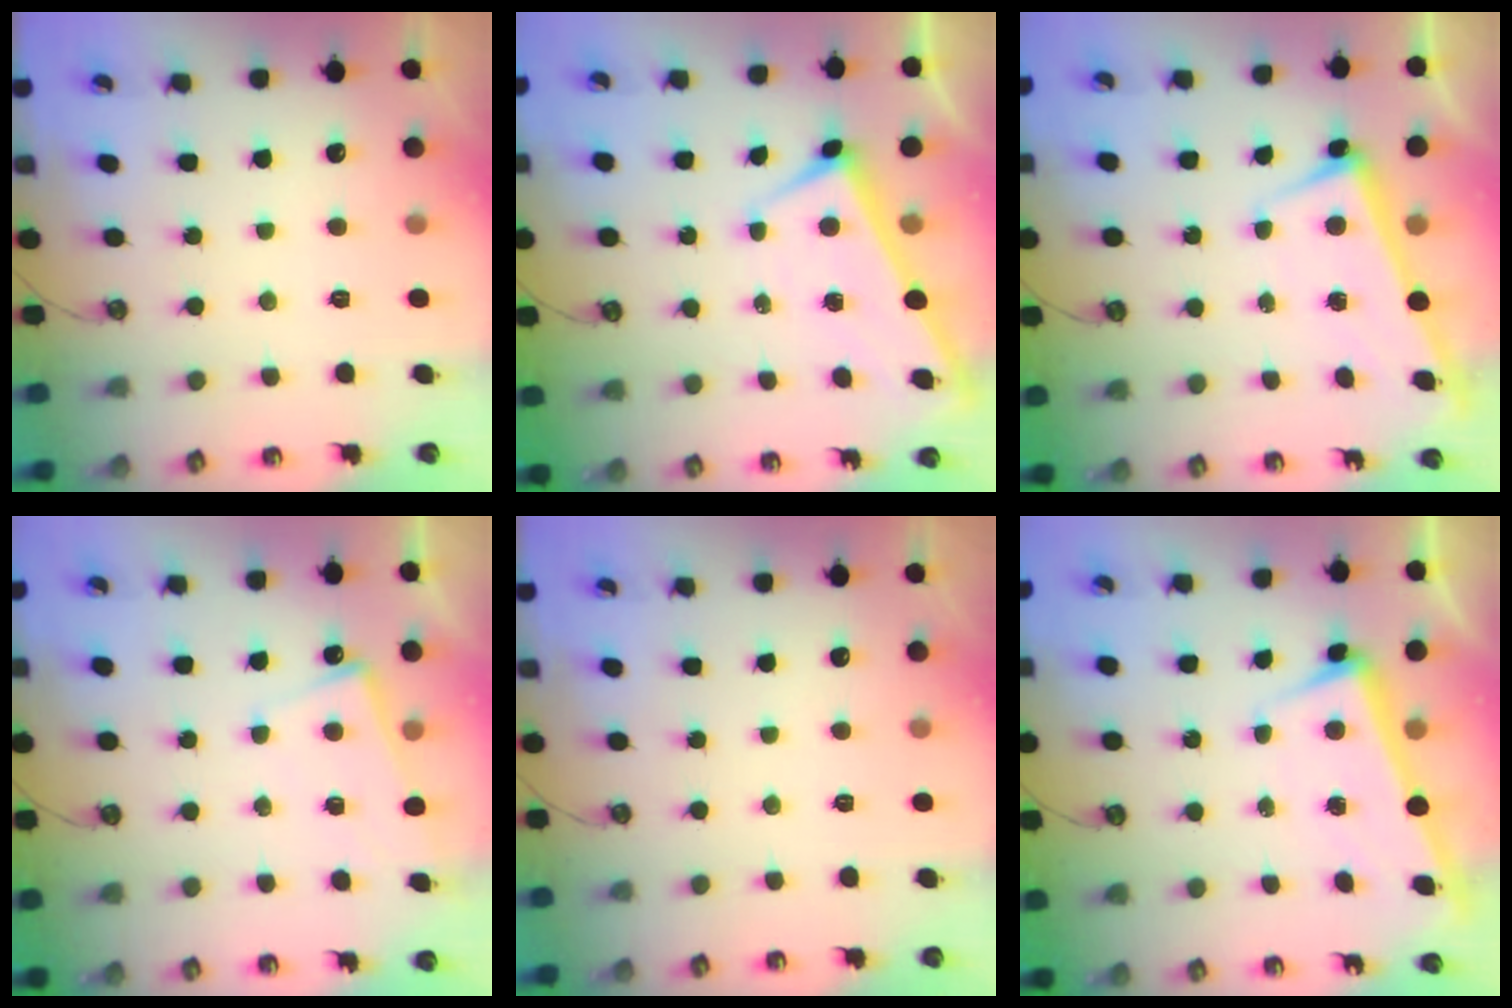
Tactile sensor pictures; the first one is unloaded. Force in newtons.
{"total": 1.8, "press": 1.8, "slide": 0.2}
{"total": 2.8, "press": 2.8, "slide": 0.4}
{"total": 4.2, "press": 4.1, "slide": 0.3}
{"total": 0.0}
{"total": 3.5, "press": 3.3, "slide": 1.2}